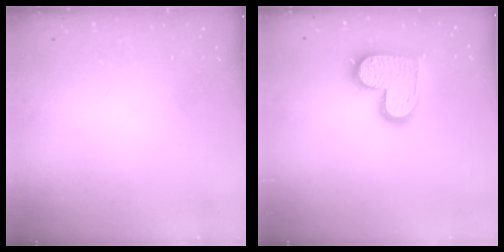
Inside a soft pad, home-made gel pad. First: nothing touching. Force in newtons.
{"total": 14.3, "press": 14.3, "slide": 1.1}